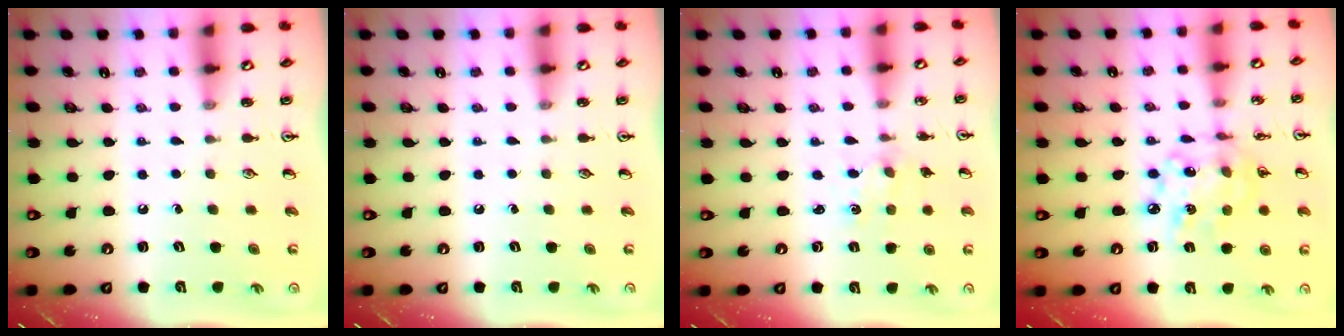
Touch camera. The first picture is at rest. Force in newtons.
{"total": 0.0}
{"total": 1.9, "press": 1.9, "slide": 0.3}
{"total": 11.2, "press": 11.1, "slide": 0.8}